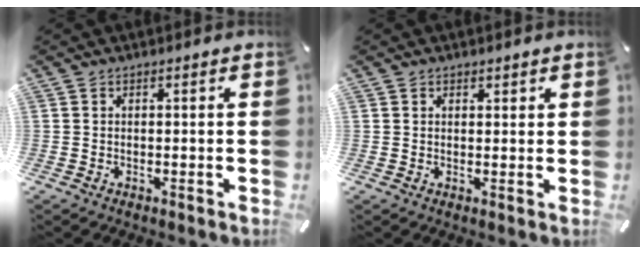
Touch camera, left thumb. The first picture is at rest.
{"total": 1.3, "force": [0.9, 0.9, 0.1], "torque": [0.007, -0.001, 0.015]}